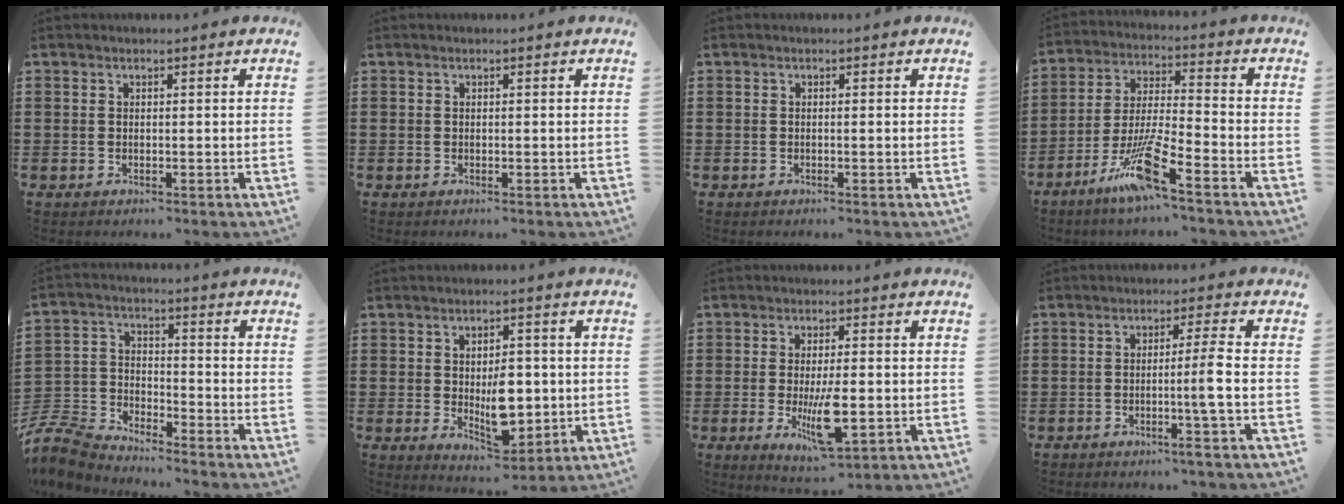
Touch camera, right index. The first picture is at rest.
{"total": 0.0}
{"total": 0.0}
{"total": 10.5, "force": [-7.3, 0.4, 7.6], "torque": [-0.166, -0.008, -0.145]}
{"total": 7.0, "force": [-6.8, 1.5, 1.2], "torque": [-0.056, -0.002, -0.145]}
{"total": 7.9, "force": [-0.5, 4.5, 6.4], "torque": [-0.084, 0.000, -0.010]}
{"total": 8.3, "force": [-1.8, 2.6, 7.7], "torque": [-0.145, -0.019, -0.030]}
{"total": 5.0, "force": [-1.4, -1.2, 4.7], "torque": [-0.081, -0.010, -0.030]}